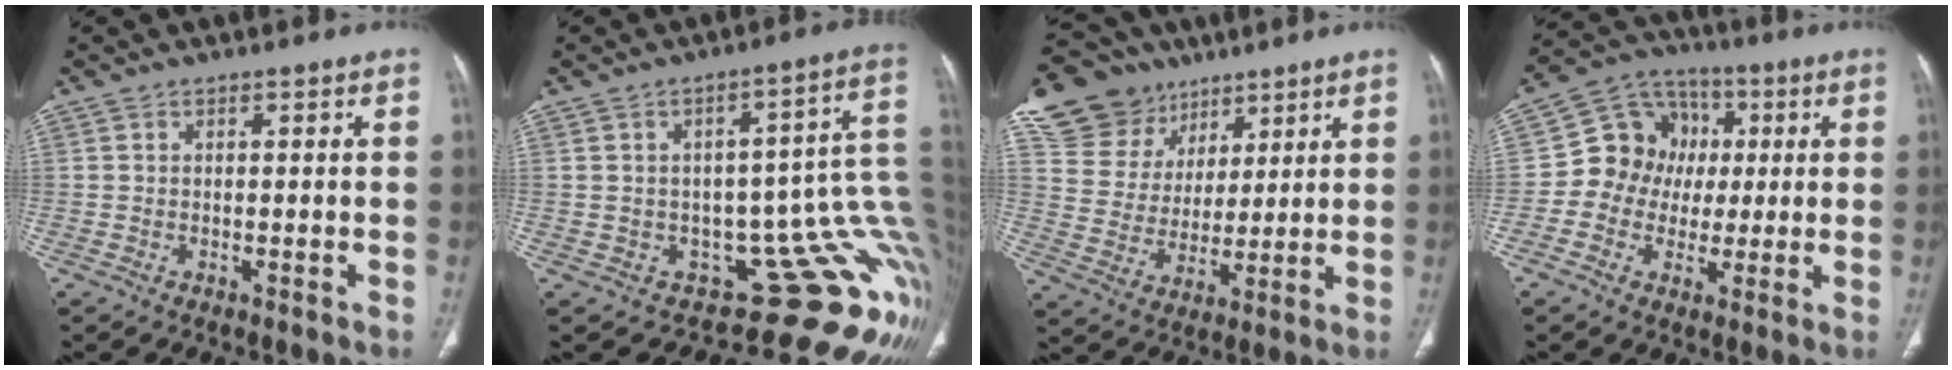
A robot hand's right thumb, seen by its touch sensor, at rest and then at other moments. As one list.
[{"total": 19.3, "force": [-2.0, 9.6, 16.5], "torque": [-0.130, 0.037, -0.014]}, {"total": 17.4, "force": [10.4, 13.1, 4.6], "torque": [-0.054, -0.007, 0.203]}, {"total": 11.9, "force": [0.2, 10.9, 4.9], "torque": [-0.040, 0.026, -0.006]}]